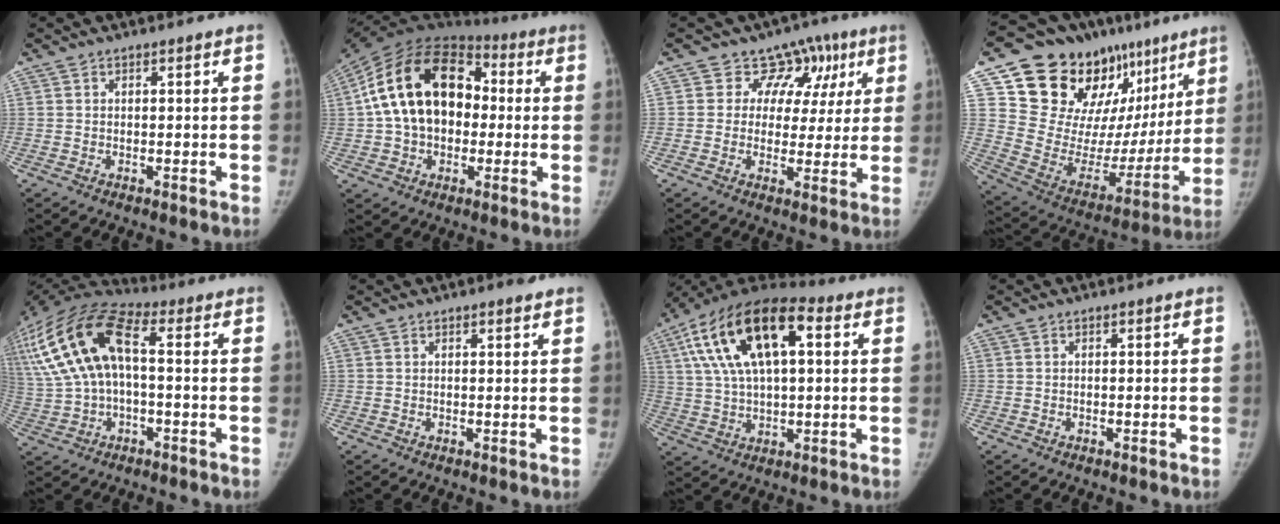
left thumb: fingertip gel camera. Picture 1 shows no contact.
{"total": 22.0, "force": [1.2, 15.3, 15.8], "torque": [-0.276, 0.036, 0.015]}
{"total": 9.4, "force": [4.4, 8.0, 2.2], "torque": [0.031, 0.000, 0.049]}
{"total": 29.9, "force": [17.0, 16.8, 18.0], "torque": [-0.228, -0.027, 0.281]}
{"total": 20.7, "force": [2.9, 10.7, 17.5], "torque": [-0.381, 0.038, 0.043]}
{"total": 1.8, "force": [1.3, 0.4, 1.2], "torque": [-0.014, -0.004, 0.015]}
{"total": 21.4, "force": [6.6, 10.1, 17.6], "torque": [-0.316, 0.022, 0.105]}
{"total": 0.0}